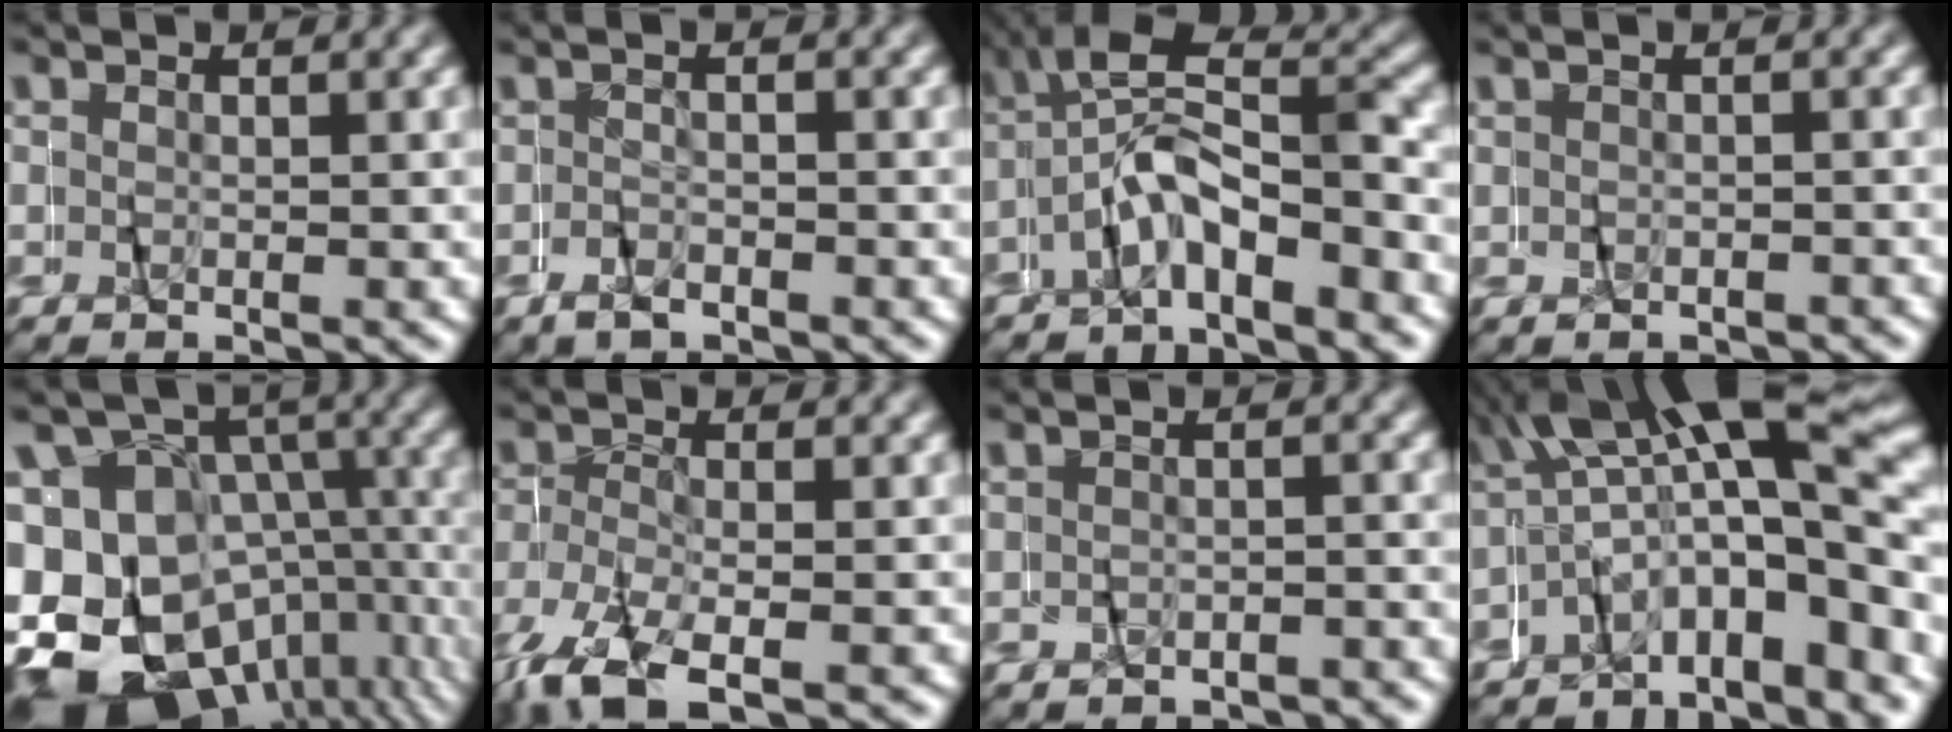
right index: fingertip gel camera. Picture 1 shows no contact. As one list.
[{"total": 1.5, "force": [-1.5, 0.4, 0.3], "torque": [-0.012, 0.009, -0.032]}, {"total": 5.8, "force": [-1.1, 3.8, 4.1], "torque": [-0.083, -0.004, -0.028]}, {"total": 0.7, "force": [-0.5, 0.4, 0.5], "torque": [-0.018, -0.002, -0.005]}, {"total": 19.1, "force": [-6.9, 15.1, 9.6], "torque": [-0.184, -0.073, -0.094]}, {"total": 6.6, "force": [-4.8, 3.1, 3.3], "torque": [-0.103, -0.032, -0.058]}, {"total": 1.8, "force": [-1.3, 1.2, 0.4], "torque": [-0.014, 0.005, -0.024]}, {"total": 9.2, "force": [0.1, 4.1, 8.3], "torque": [-0.116, 0.019, -0.005]}]